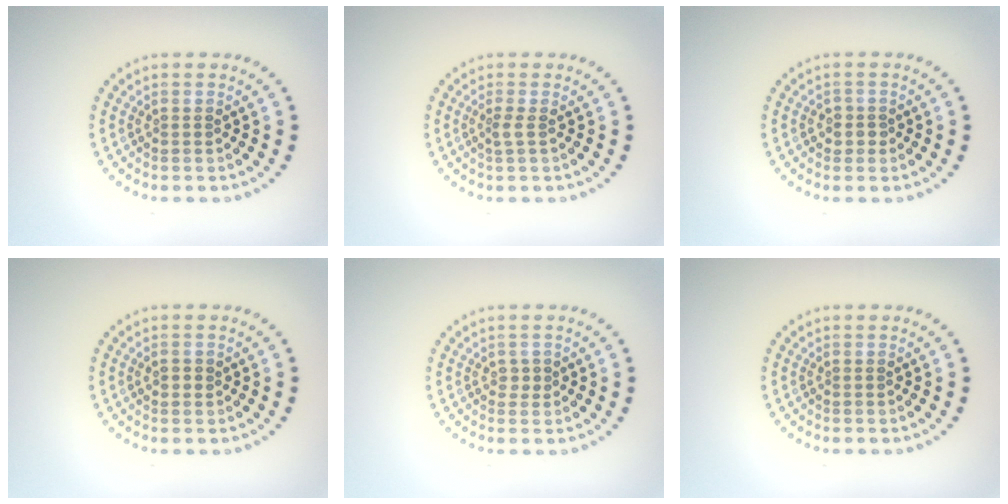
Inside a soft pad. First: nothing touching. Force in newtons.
{"total": 1.0, "press": 0.5, "slide": 0.8}
{"total": 1.4, "press": 1.2, "slide": 0.7}
{"total": 0.8, "press": 0.8, "slide": 0.3}
{"total": 0.9, "press": 0.9, "slide": 0.2}
{"total": 0.0}